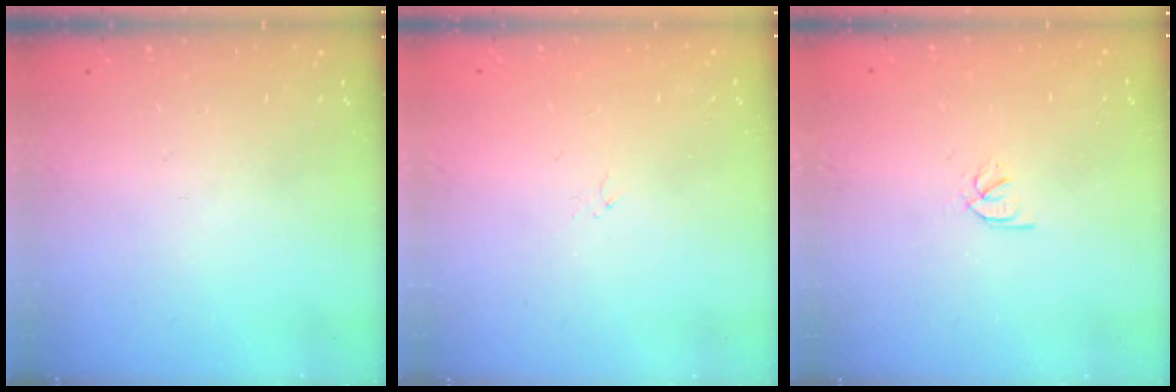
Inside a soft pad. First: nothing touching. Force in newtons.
{"total": 0.9, "press": 0.8, "slide": 0.4}
{"total": 2.1, "press": 2.1, "slide": 0.1}